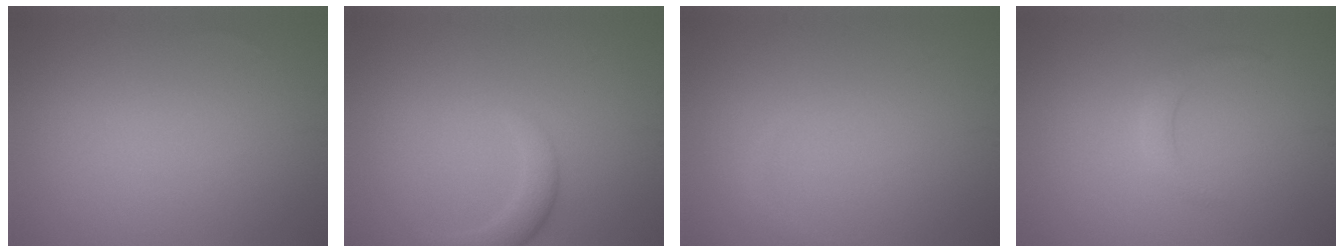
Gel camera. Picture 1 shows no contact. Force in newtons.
{"total": 2.3, "press": 2.3, "slide": 0.2}
{"total": 0.6, "press": 0.6, "slide": 0.0}
{"total": 1.4, "press": 1.4, "slide": 0.1}